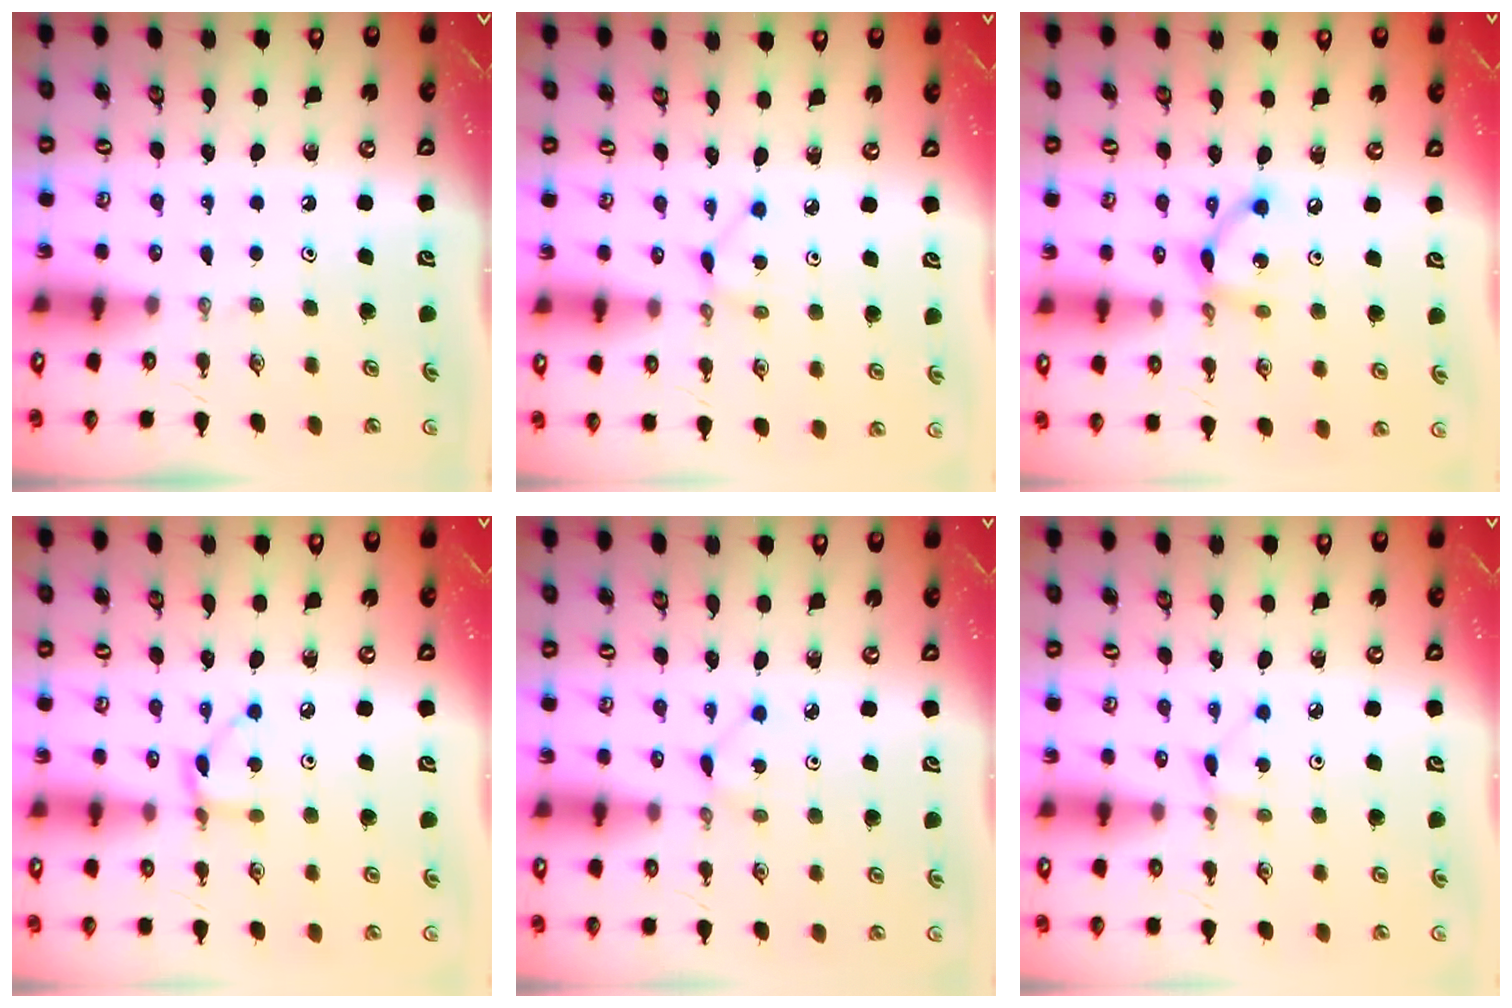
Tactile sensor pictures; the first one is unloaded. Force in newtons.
{"total": 2.8, "press": 2.8, "slide": 0.3}
{"total": 8.5, "press": 8.5, "slide": 0.4}
{"total": 4.0, "press": 4.0, "slide": 0.2}
{"total": 1.2, "press": 1.2, "slide": 0.2}
{"total": 0.9, "press": 0.9, "slide": 0.1}